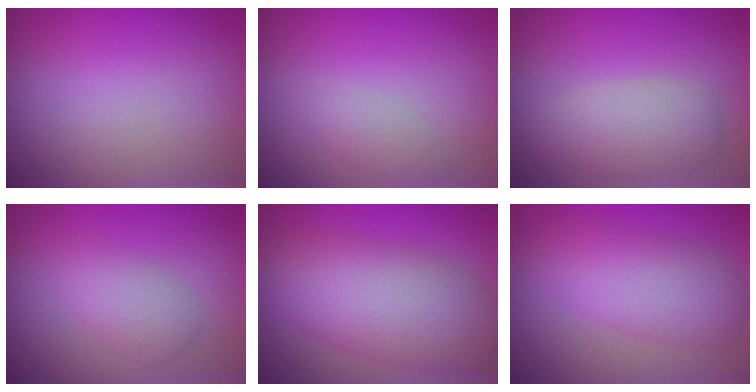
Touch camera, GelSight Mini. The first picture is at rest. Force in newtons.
{"total": 1.5, "press": 1.5, "slide": 0.1}
{"total": 3.7, "press": 3.7, "slide": 0.2}
{"total": 2.7, "press": 2.7, "slide": 0.1}
{"total": 8.9, "press": 8.9, "slide": 0.1}
{"total": 5.4, "press": 5.4, "slide": 0.1}